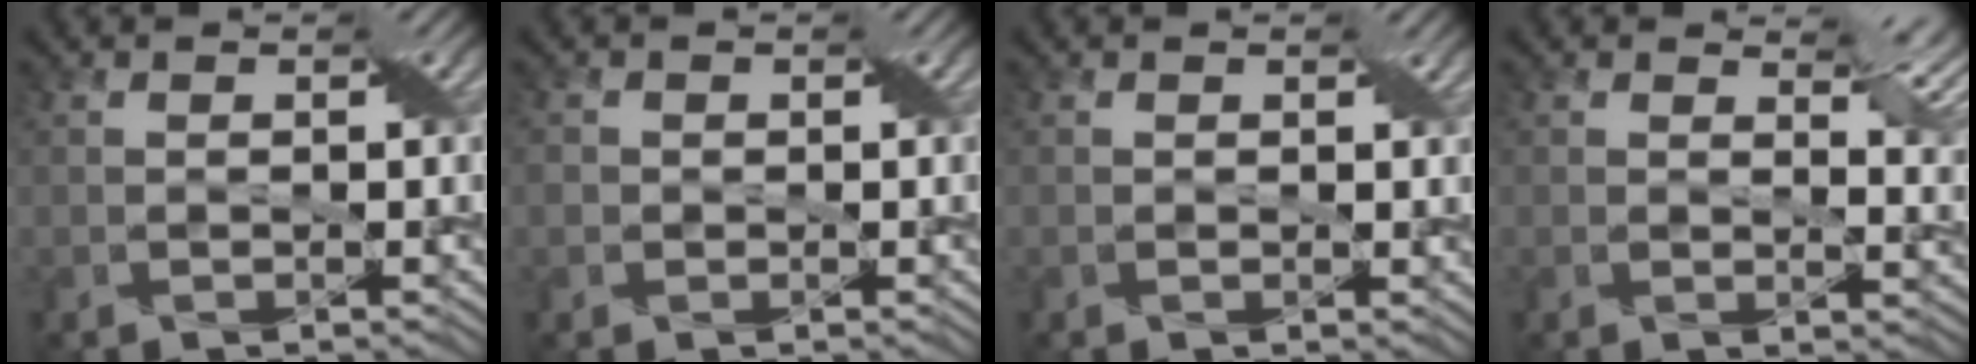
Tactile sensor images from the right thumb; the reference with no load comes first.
{"total": 1.2, "force": [-0.1, 1.2, 0.3], "torque": [-0.009, -0.001, -0.004]}
{"total": 1.1, "force": [0.4, 0.6, 0.8], "torque": [-0.013, -0.002, 0.010]}
{"total": 4.8, "force": [3.1, 2.0, 3.1], "torque": [-0.046, -0.004, 0.045]}